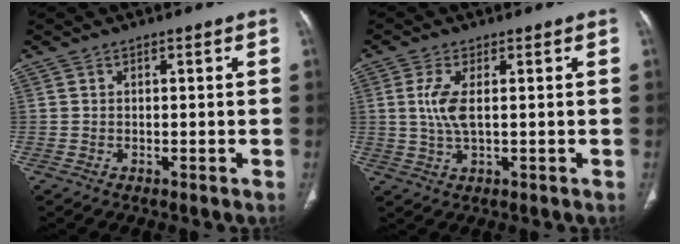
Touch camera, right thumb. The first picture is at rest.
{"total": 5.6, "force": [0.7, 2.0, 5.2], "torque": [-0.130, -0.002, 0.015]}